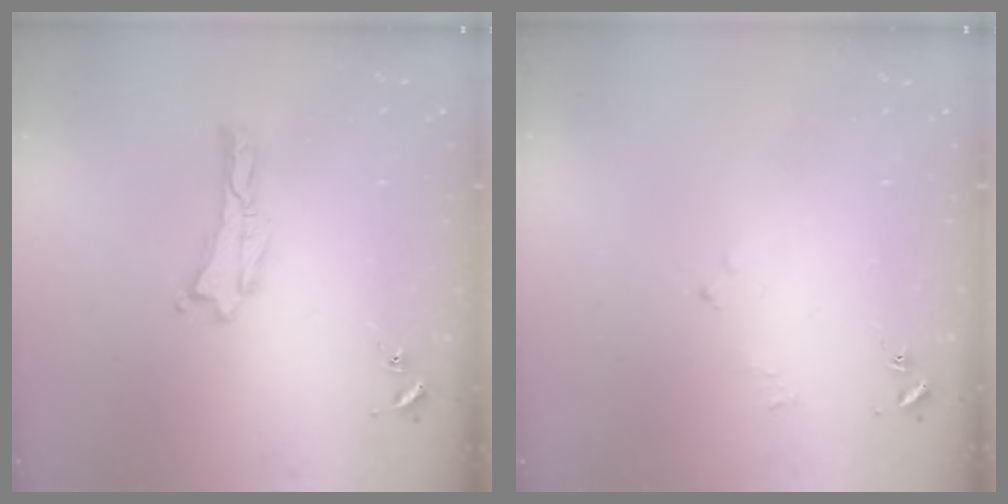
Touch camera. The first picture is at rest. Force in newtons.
{"total": 1.6, "press": 1.5, "slide": 0.3}